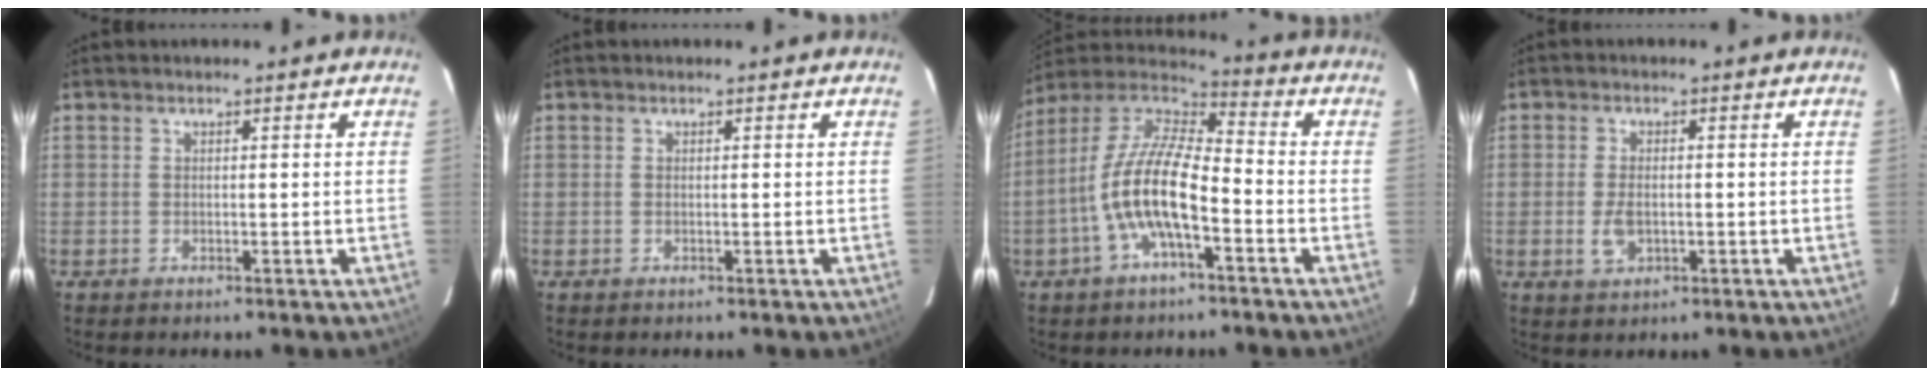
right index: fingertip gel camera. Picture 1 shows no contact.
{"total": 0.0}
{"total": 13.4, "force": [-4.6, 4.3, 11.9], "torque": [-0.241, 0.003, -0.093]}
{"total": 3.9, "force": [-0.9, 2.1, 3.1], "torque": [-0.068, -0.002, -0.014]}